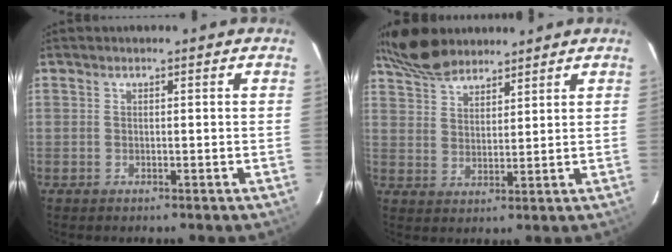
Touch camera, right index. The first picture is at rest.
{"total": 10.0, "force": [8.5, 3.6, 3.8], "torque": [-0.081, 0.031, 0.159]}